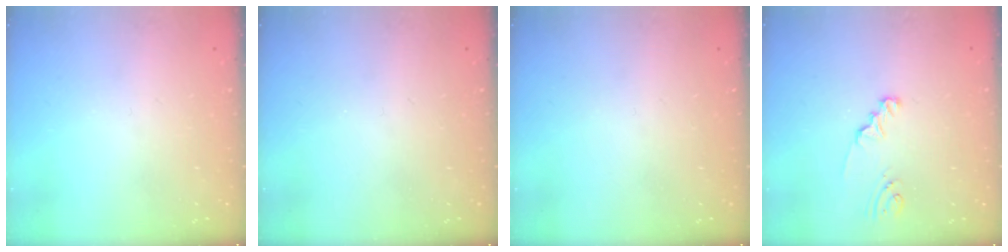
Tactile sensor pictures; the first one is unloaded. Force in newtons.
{"total": 0.0}
{"total": 0.0}
{"total": 1.9, "press": 1.9, "slide": 0.3}